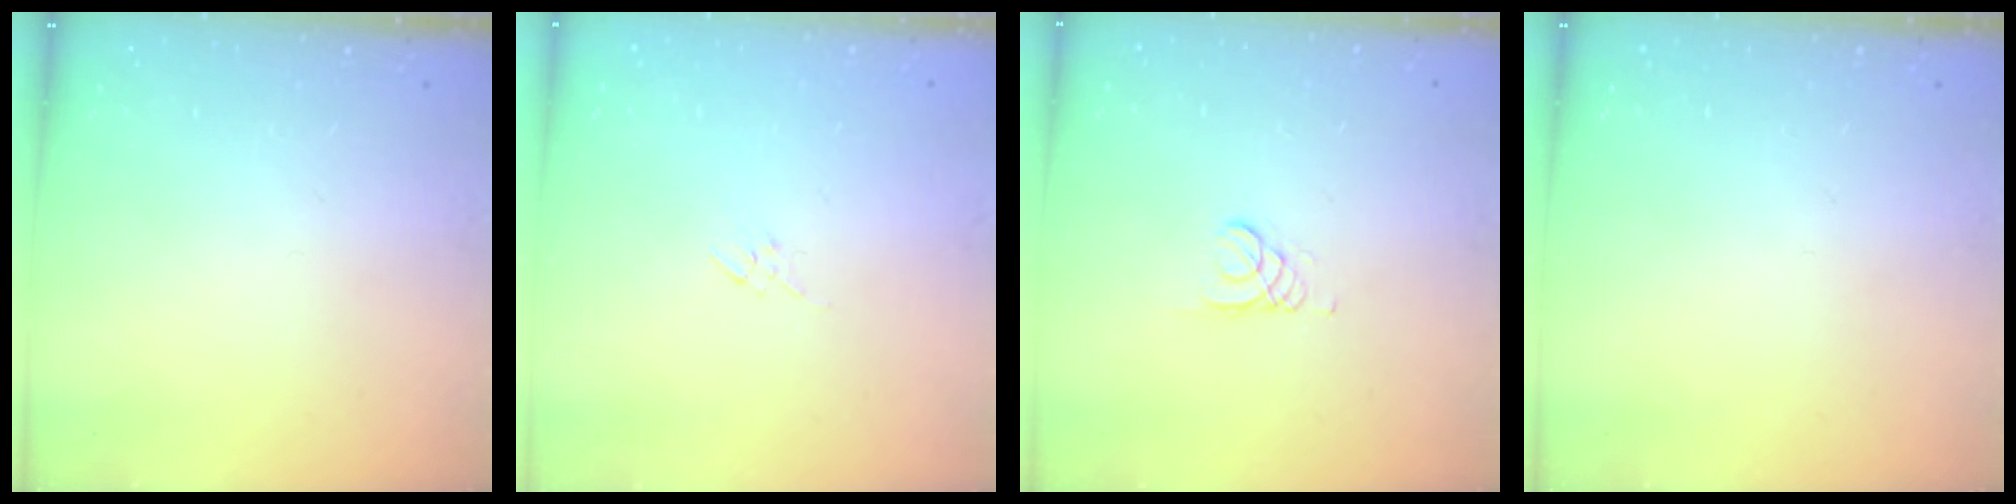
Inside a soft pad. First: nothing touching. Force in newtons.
{"total": 2.7, "press": 2.7, "slide": 0.5}
{"total": 0.7, "press": 0.7, "slide": 0.1}
{"total": 0.0}